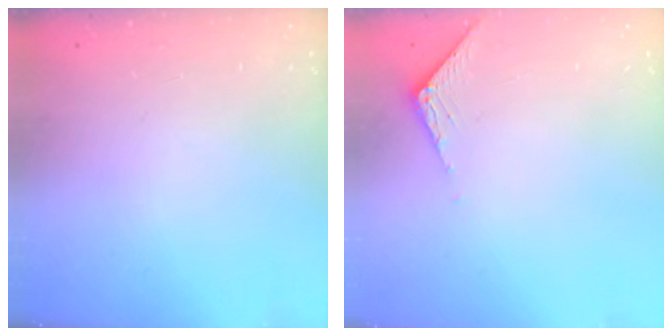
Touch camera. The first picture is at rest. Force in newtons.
{"total": 3.4, "press": 3.4, "slide": 0.2}